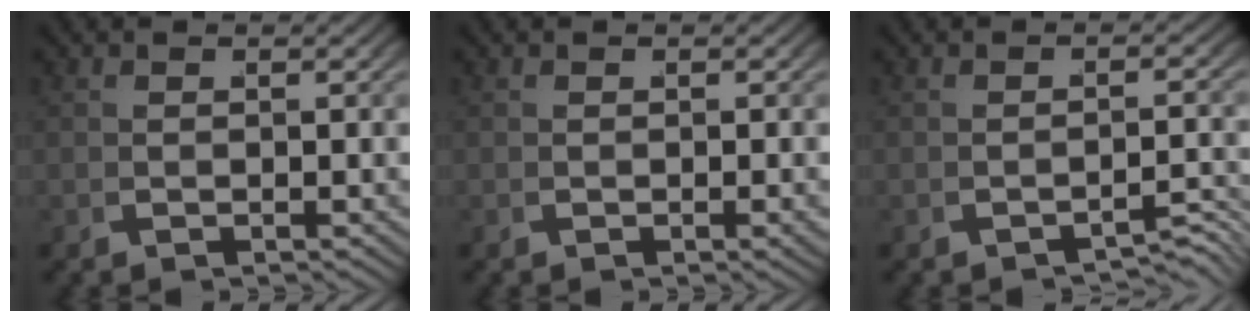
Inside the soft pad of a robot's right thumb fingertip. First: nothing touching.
{"total": 0.6, "force": [-0.1, 0.1, 0.6], "torque": [-0.011, 0.002, -0.001]}
{"total": 2.2, "force": [-2.0, 0.4, 1.0], "torque": [-0.019, 0.004, -0.031]}